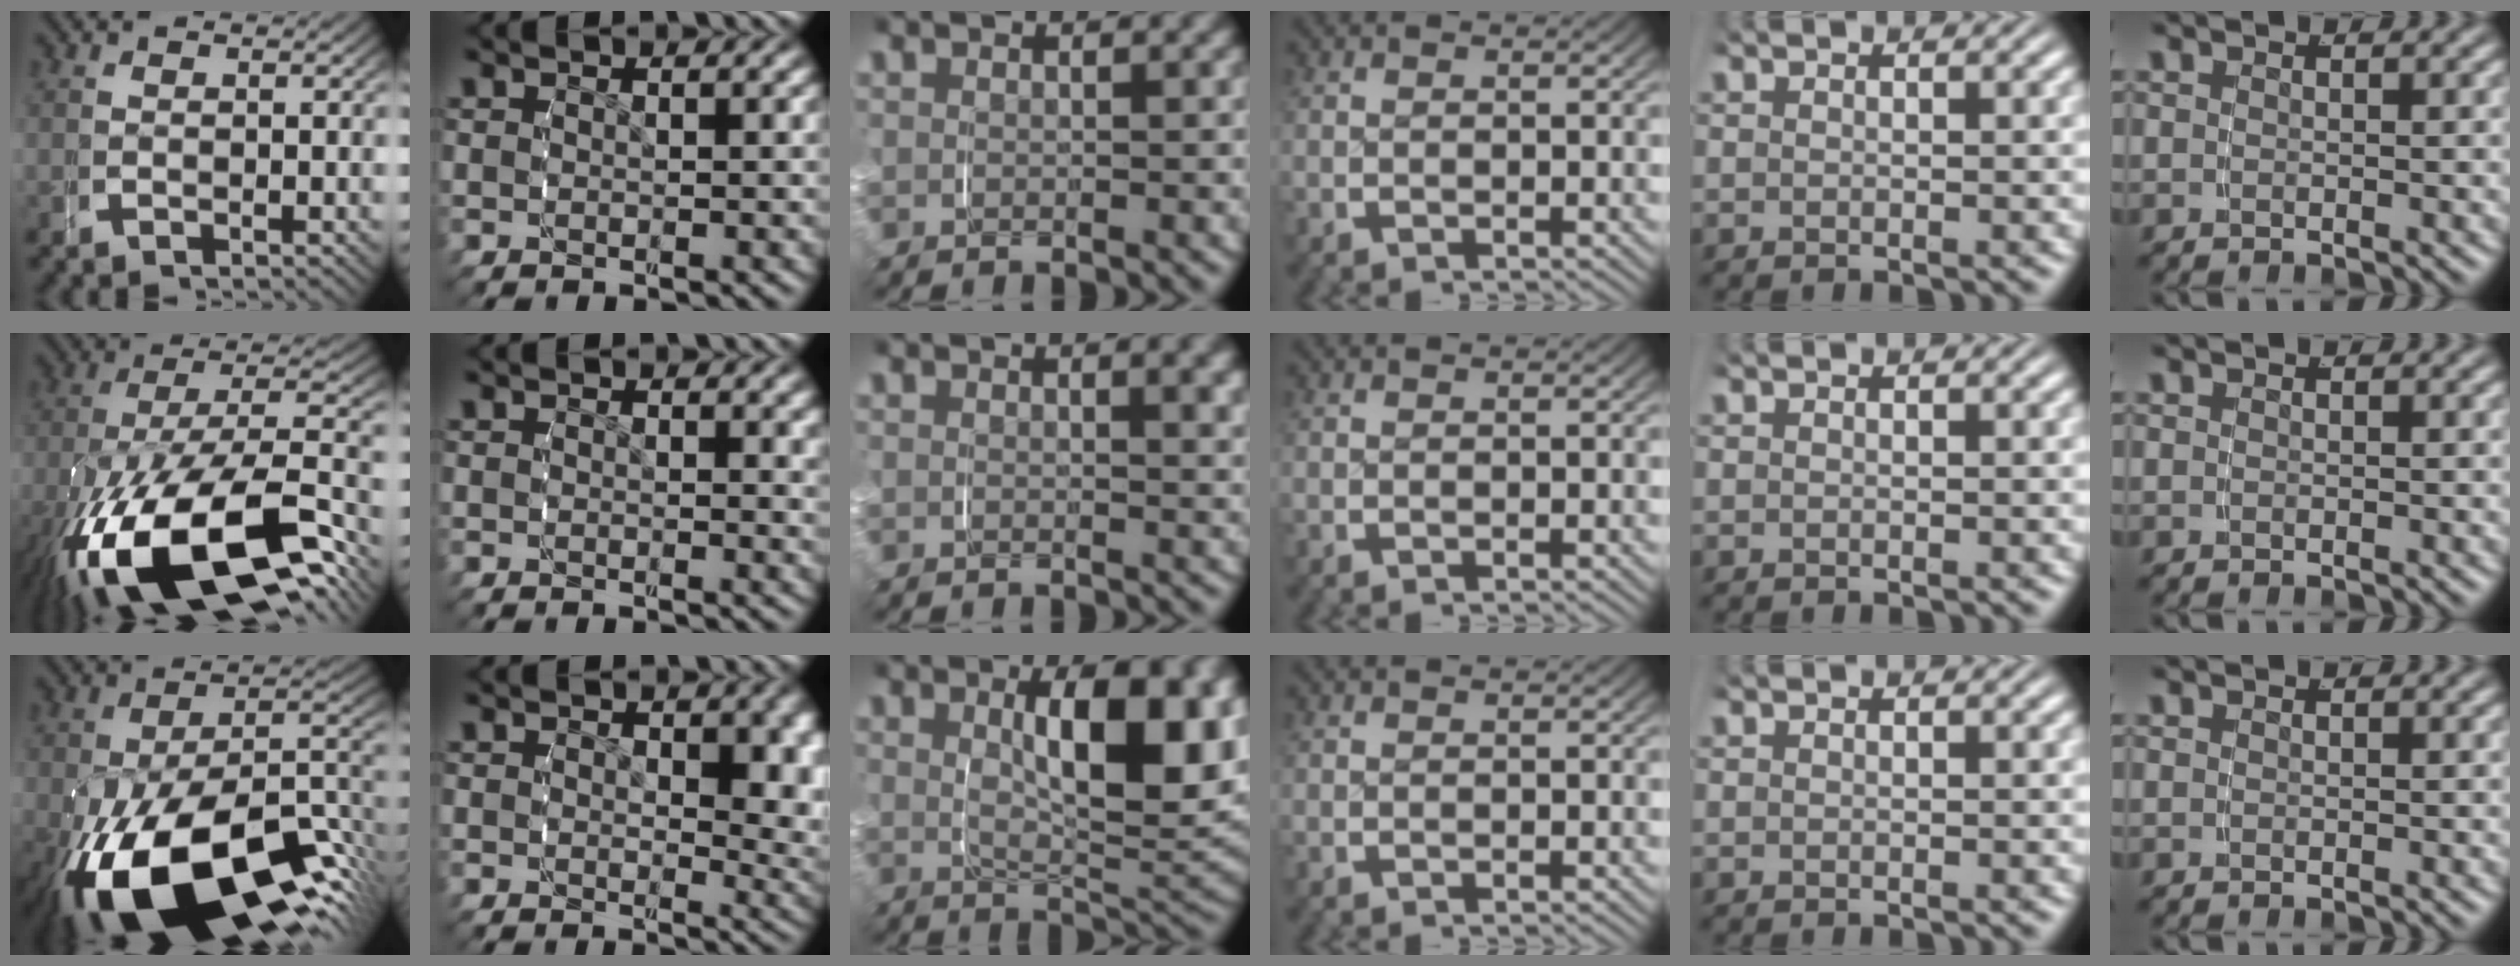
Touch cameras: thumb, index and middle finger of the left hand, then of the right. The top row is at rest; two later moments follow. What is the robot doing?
{"motion": "grasp_and_lifting", "object": "plastic wrap"}